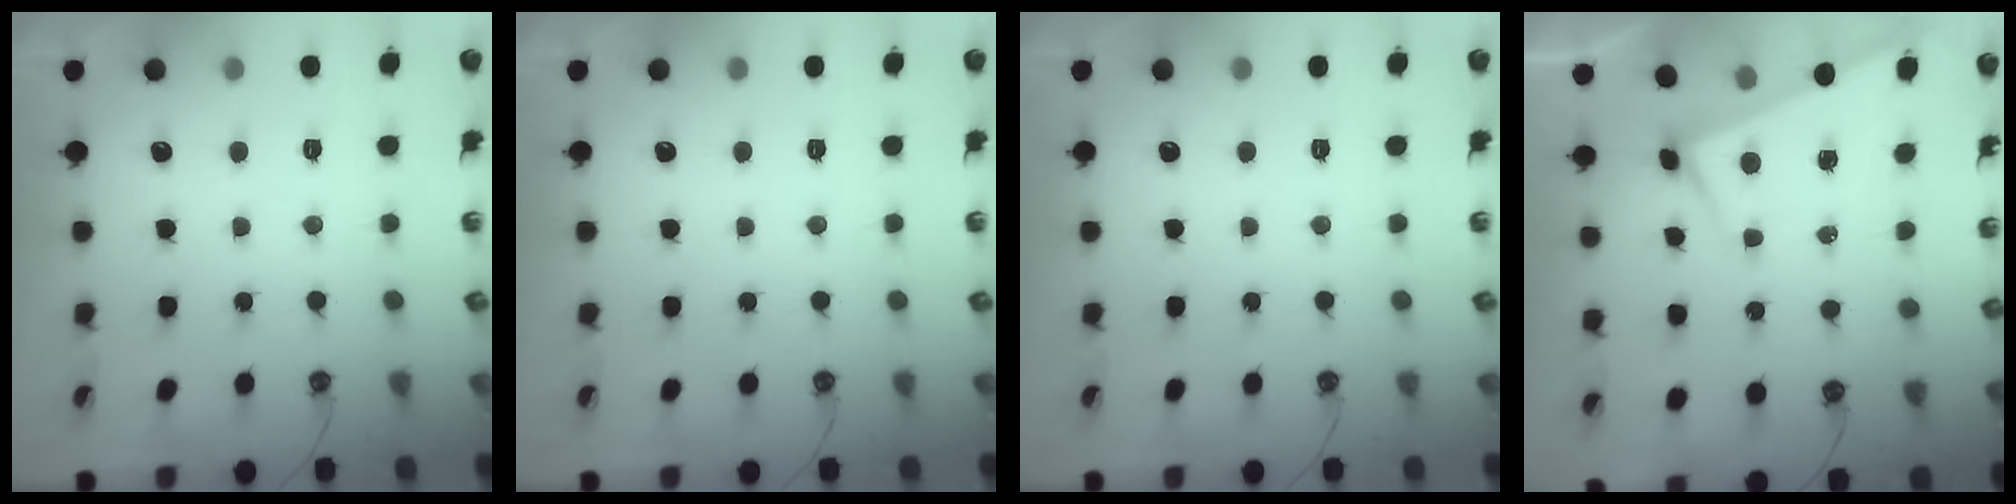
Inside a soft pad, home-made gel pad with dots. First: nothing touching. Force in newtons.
{"total": 0.0}
{"total": 0.0}
{"total": 3.0, "press": 3.0, "slide": 0.1}